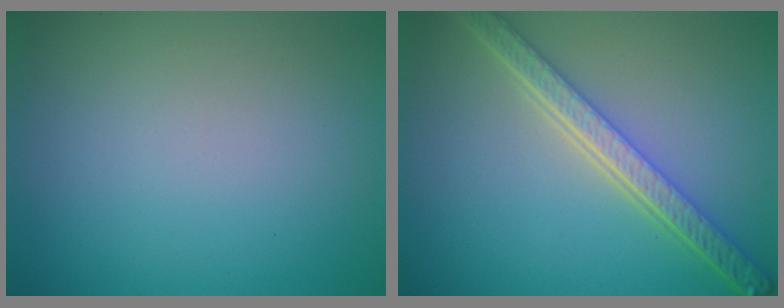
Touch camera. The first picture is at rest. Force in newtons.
{"total": 5.2, "press": 4.1, "slide": 3.3}